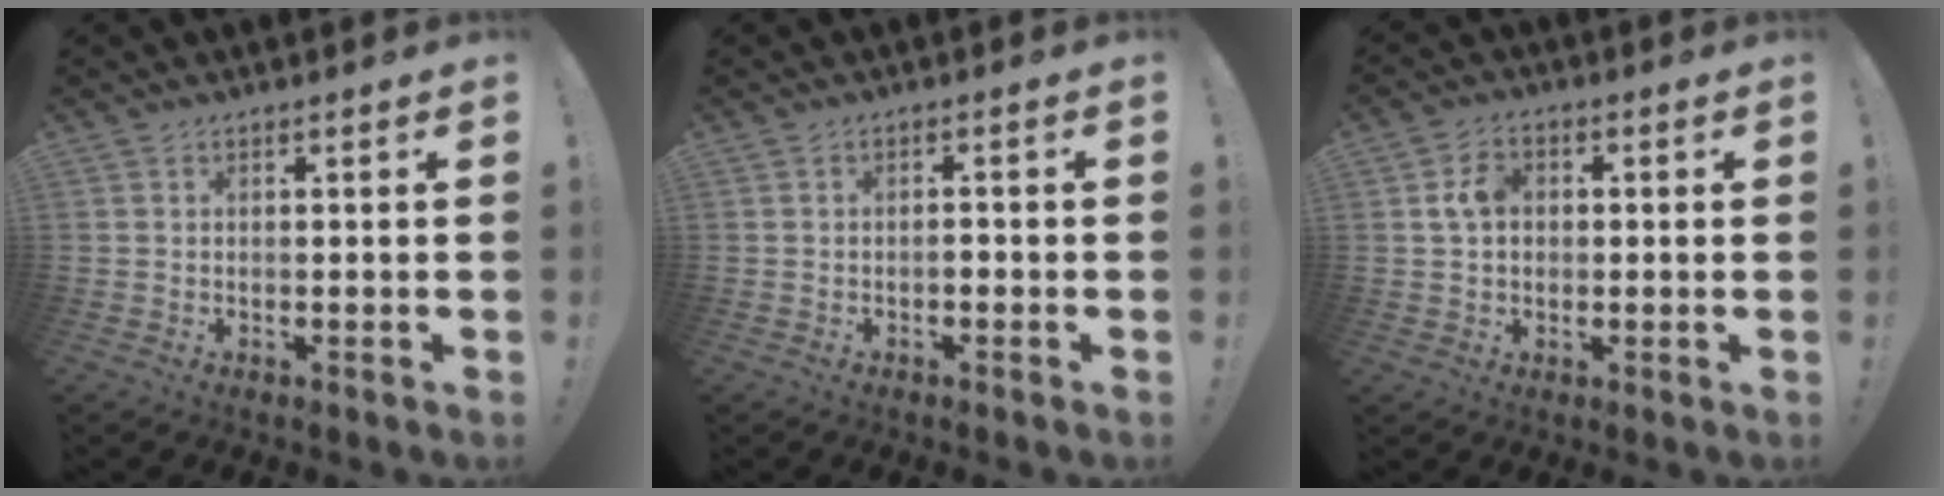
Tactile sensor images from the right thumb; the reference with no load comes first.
{"total": 1.4, "force": [-1.0, 0.5, 0.9], "torque": [-0.017, 0.005, -0.017]}
{"total": 6.8, "force": [1.0, 5.1, 4.4], "torque": [-0.078, 0.015, 0.021]}